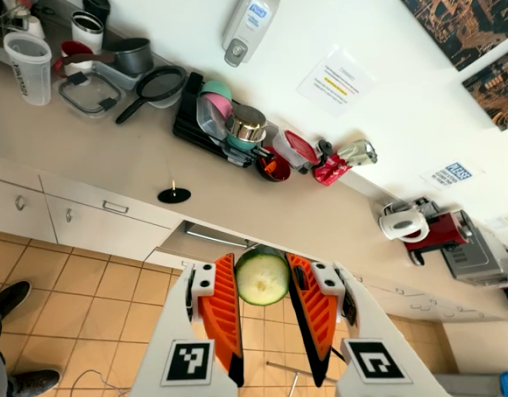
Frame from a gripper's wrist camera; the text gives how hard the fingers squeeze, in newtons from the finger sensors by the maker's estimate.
{"total": 10.3, "left": 10.5, "right": 10.0}